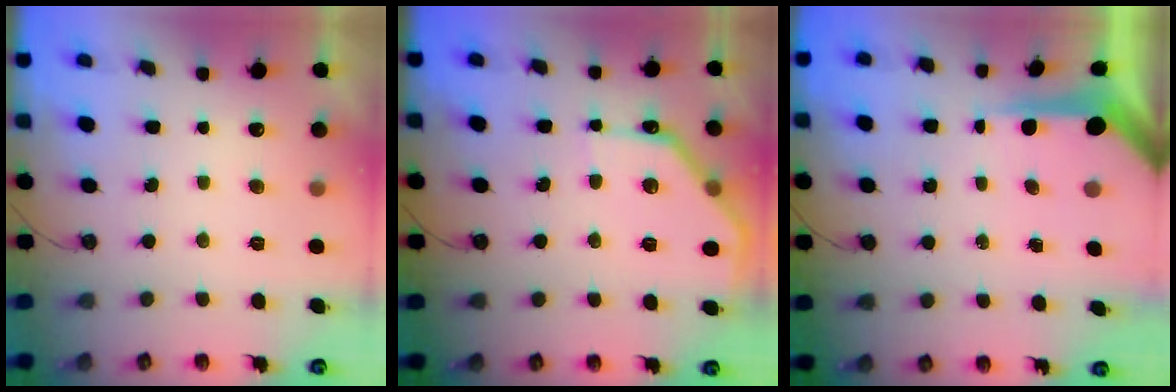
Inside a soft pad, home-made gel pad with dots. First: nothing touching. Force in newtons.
{"total": 12.5, "press": 12.5, "slide": 0.5}
{"total": 6.5, "press": 6.5, "slide": 0.6}